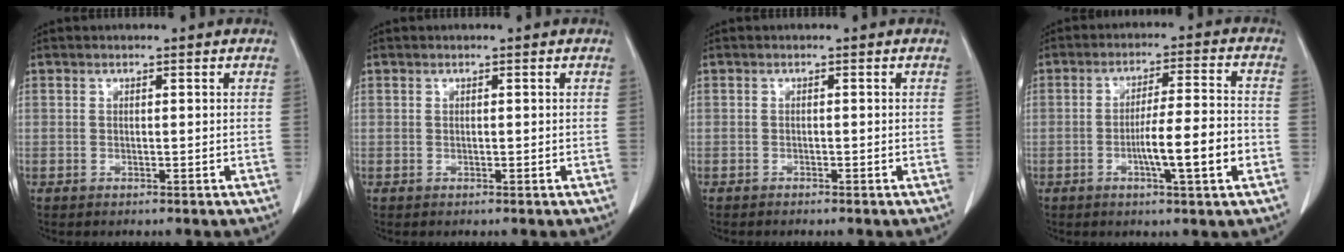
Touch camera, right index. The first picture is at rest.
{"total": 0.0}
{"total": 0.9, "force": [-0.8, 0.1, 0.3], "torque": [-0.008, -0.001, -0.012]}
{"total": 9.1, "force": [-2.9, 0.1, 8.6], "torque": [-0.136, 0.003, -0.049]}